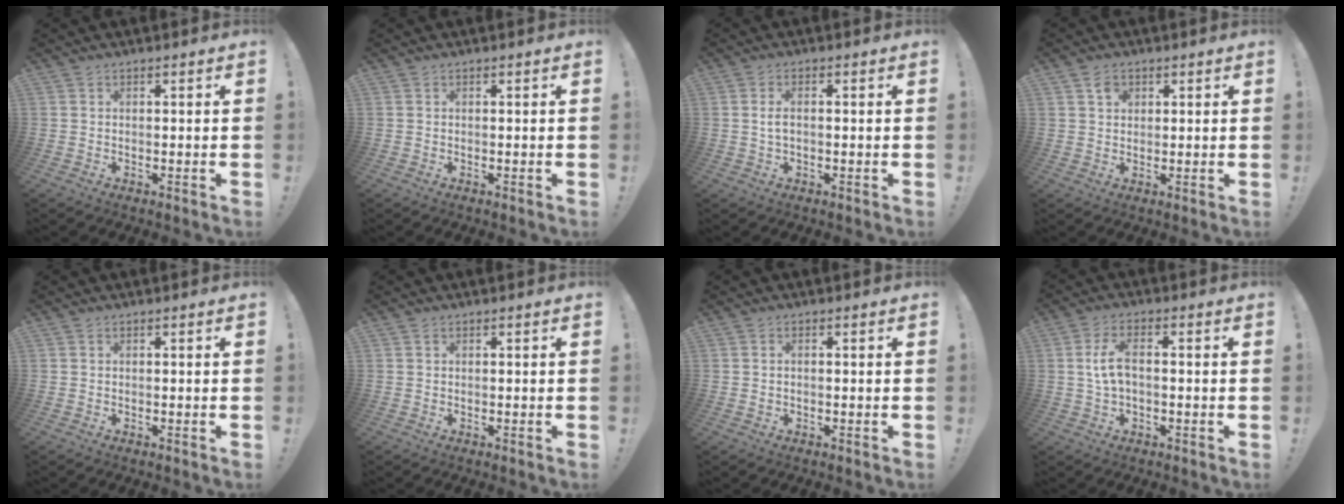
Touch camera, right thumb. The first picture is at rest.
{"total": 0.0}
{"total": 2.6, "force": [-0.2, 1.2, 2.3], "torque": [-0.041, 0.006, -0.003]}
{"total": 3.1, "force": [1.5, 2.5, 1.1], "torque": [-0.005, -0.007, 0.024]}
{"total": 0.0}
{"total": 0.6, "force": [0.4, 0.3, 0.1], "torque": [0.002, -0.001, 0.008]}
{"total": 0.6, "force": [-0.1, 0.3, 0.5], "torque": [-0.018, 0.004, -0.001]}
{"total": 6.7, "force": [0.2, 3.2, 5.9], "torque": [-0.115, 0.006, 0.004]}